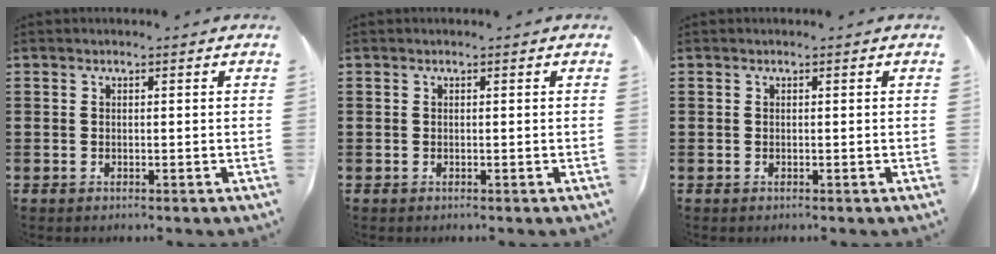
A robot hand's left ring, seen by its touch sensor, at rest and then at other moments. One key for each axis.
{"total": 0.0}
{"total": 0.0}